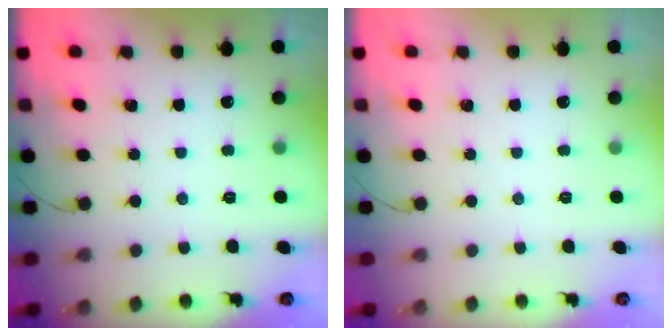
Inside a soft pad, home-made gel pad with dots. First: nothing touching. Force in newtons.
{"total": 0.0}